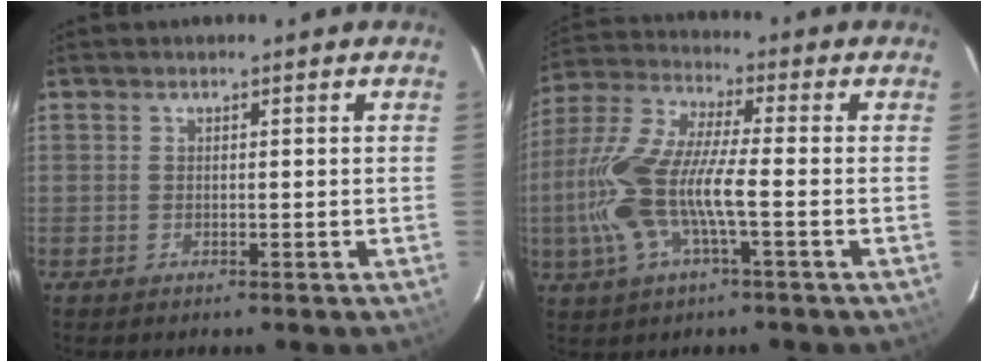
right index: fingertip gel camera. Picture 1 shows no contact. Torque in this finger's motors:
{"motor_torque": [1.83, -0.31, 1.05, 0.21]}